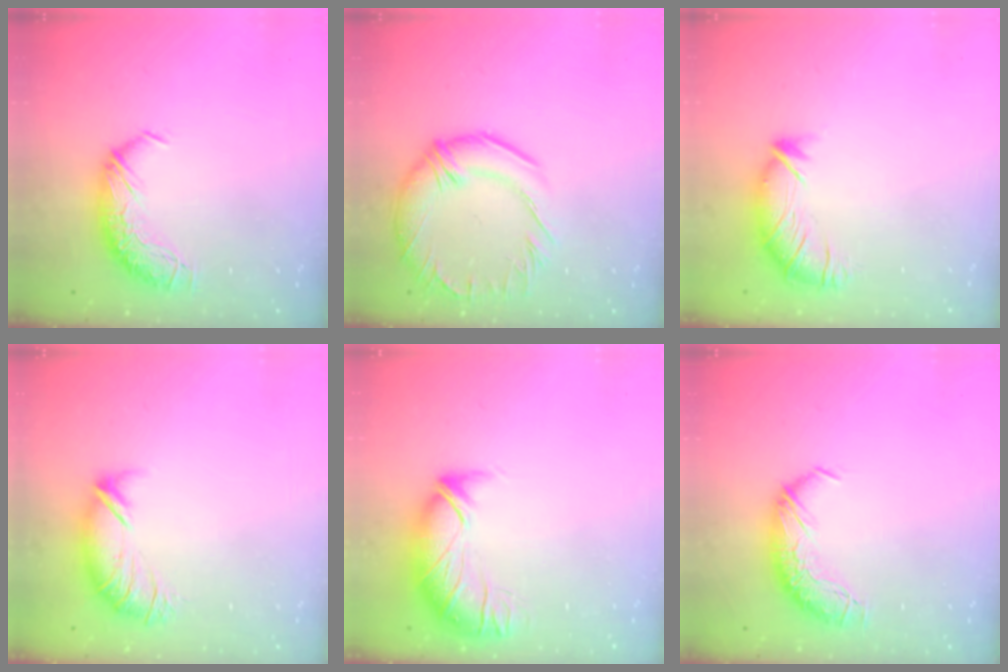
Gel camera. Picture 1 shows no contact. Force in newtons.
{"total": 7.3, "press": 6.5, "slide": 3.4}
{"total": 2.9, "press": 2.0, "slide": 2.0}
{"total": 4.2, "press": 3.7, "slide": 2.1}
{"total": 2.8, "press": 1.3, "slide": 2.5}
{"total": 0.0}